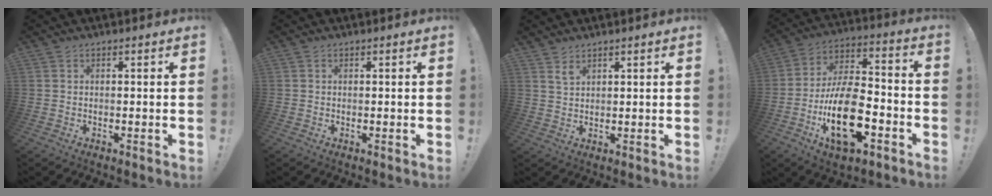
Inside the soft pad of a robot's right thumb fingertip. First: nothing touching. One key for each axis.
{"total": 0.0}
{"total": 3.1, "fx": 2.5, "fy": 1.4, "fz": 1.2, "tx": -0.012, "ty": -0.019, "tz": 0.045}
{"total": 21.6, "fx": -8.0, "fy": 10.7, "fz": 16.9, "tx": -0.301, "ty": 0.042, "tz": -0.130}